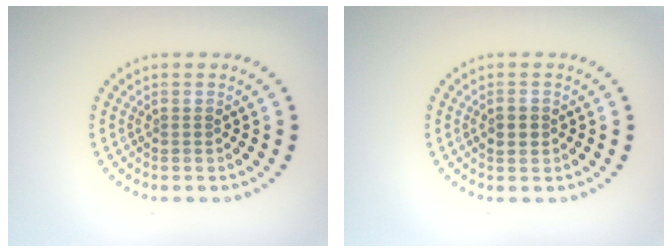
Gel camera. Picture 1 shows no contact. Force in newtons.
{"total": 2.1, "press": 2.1, "slide": 0.1}